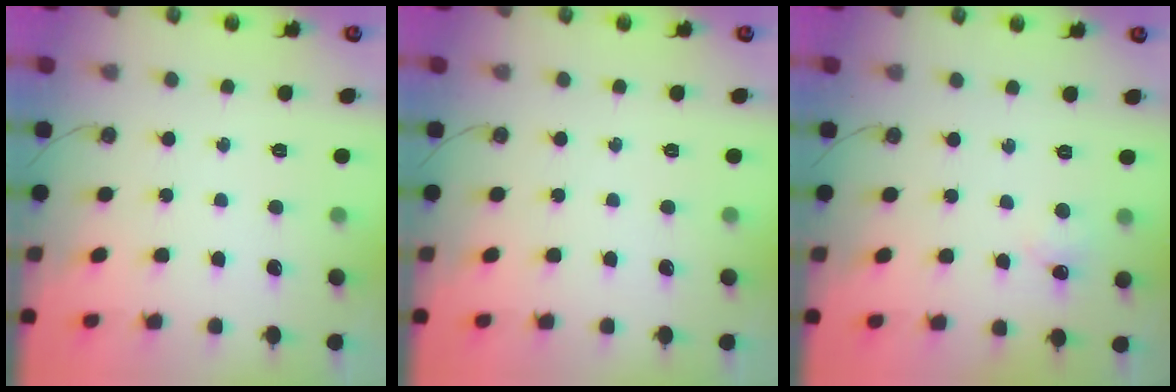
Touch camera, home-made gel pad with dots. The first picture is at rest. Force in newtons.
{"total": 0.0}
{"total": 3.6, "press": 3.6, "slide": 0.5}